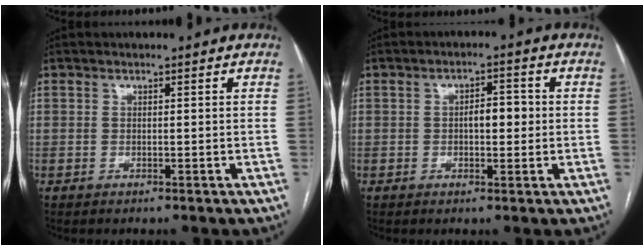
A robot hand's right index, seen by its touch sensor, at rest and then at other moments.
{"total": 3.8, "force": [0.0, 1.7, 3.4], "torque": [-0.052, 0.009, 0.001]}